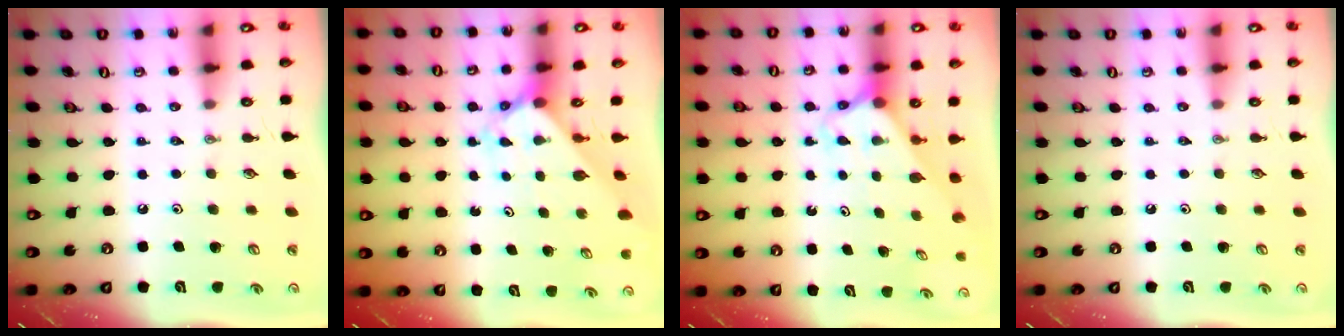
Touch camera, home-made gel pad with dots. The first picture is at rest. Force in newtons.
{"total": 2.3, "press": 2.3, "slide": 0.2}
{"total": 2.4, "press": 2.4, "slide": 0.1}
{"total": 0.0}